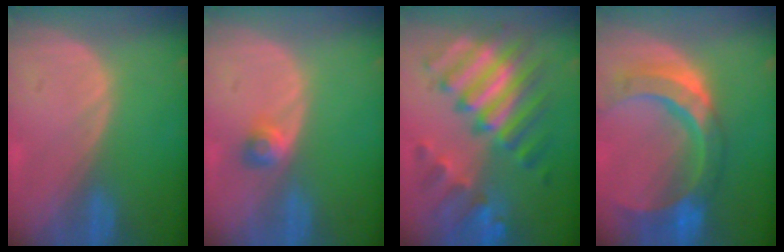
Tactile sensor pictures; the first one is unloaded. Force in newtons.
{"total": 2.6, "press": 2.3, "slide": 1.2}
{"total": 11.8, "press": 11.7, "slide": 1.1}
{"total": 11.5, "press": 9.8, "slide": 6.1}